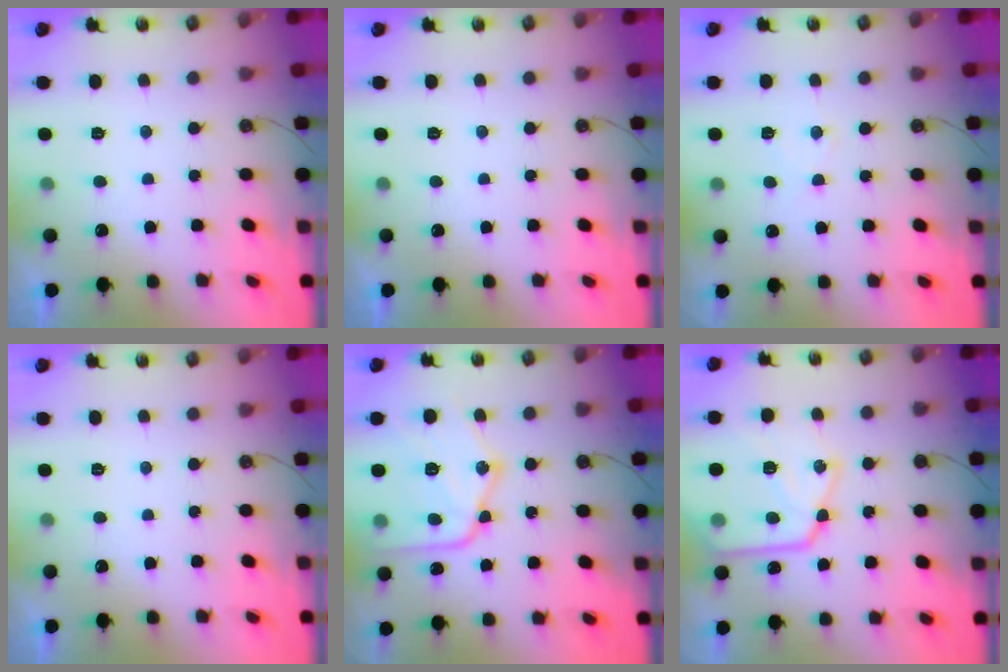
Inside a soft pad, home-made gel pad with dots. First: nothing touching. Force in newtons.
{"total": 0.0}
{"total": 5.9, "press": 5.9, "slide": 0.8}
{"total": 0.0}
{"total": 19.9, "press": 19.9, "slide": 1.5}
{"total": 18.1, "press": 17.9, "slide": 2.0}